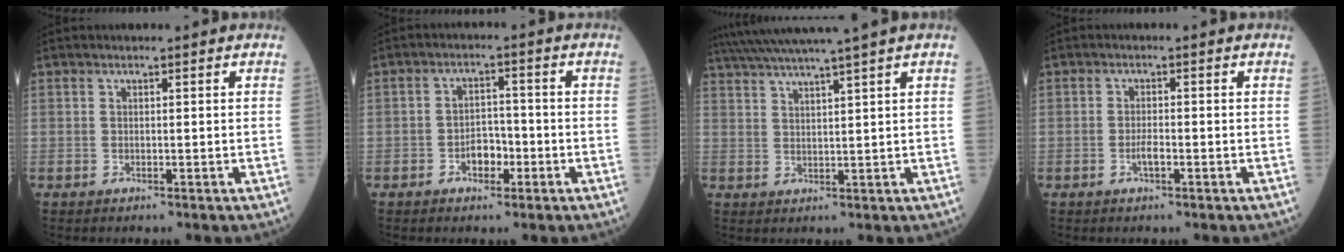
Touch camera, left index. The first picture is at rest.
{"total": 3.9, "force": [-1.8, 2.3, 2.5], "torque": [-0.041, 0.011, -0.032]}
{"total": 10.5, "force": [8.9, -2.2, 5.2], "torque": [-0.087, 0.013, 0.136]}
{"total": 1.8, "force": [-0.8, 0.4, 1.6], "torque": [-0.031, 0.002, -0.015]}